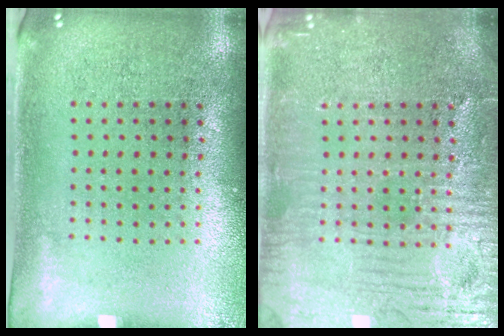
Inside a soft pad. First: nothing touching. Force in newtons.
{"total": 5.3, "press": 5.3, "slide": 0.7}